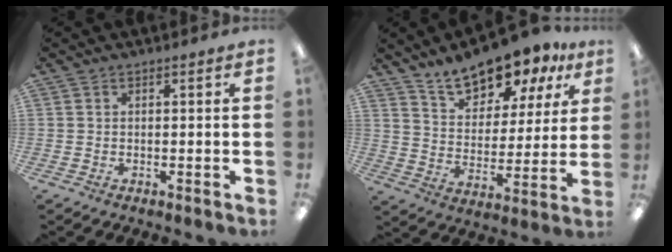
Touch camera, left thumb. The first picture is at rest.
{"total": 14.1, "force": [12.1, 5.5, 4.6], "torque": [-0.083, -0.083, 0.221]}